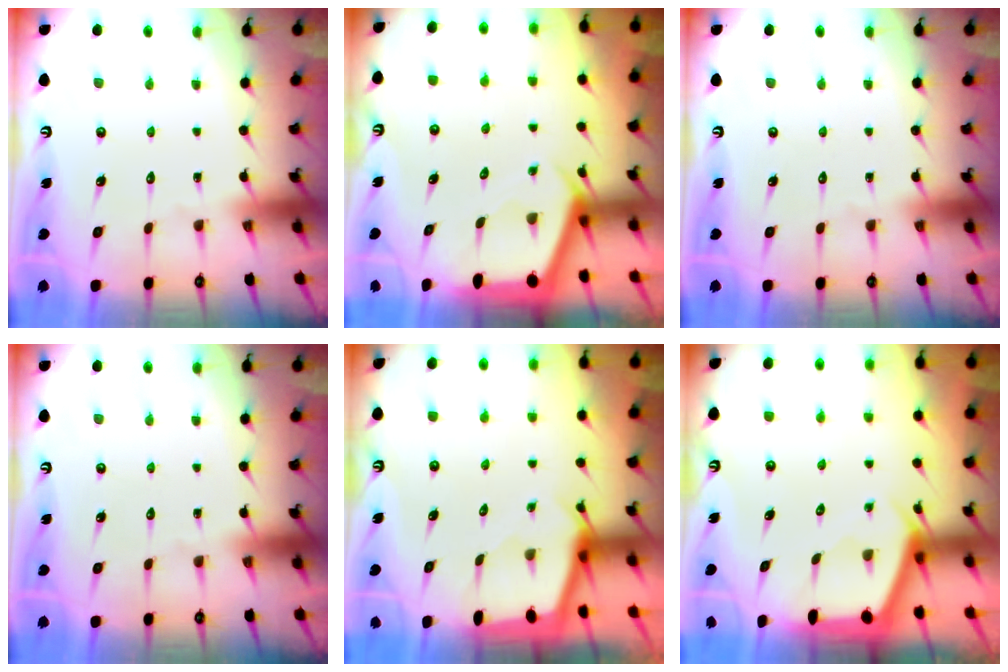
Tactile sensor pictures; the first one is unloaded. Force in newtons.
{"total": 2.4, "press": 2.4, "slide": 0.3}
{"total": 0.0}
{"total": 0.0}
{"total": 2.2, "press": 2.2, "slide": 0.3}
{"total": 2.4, "press": 2.4, "slide": 0.3}